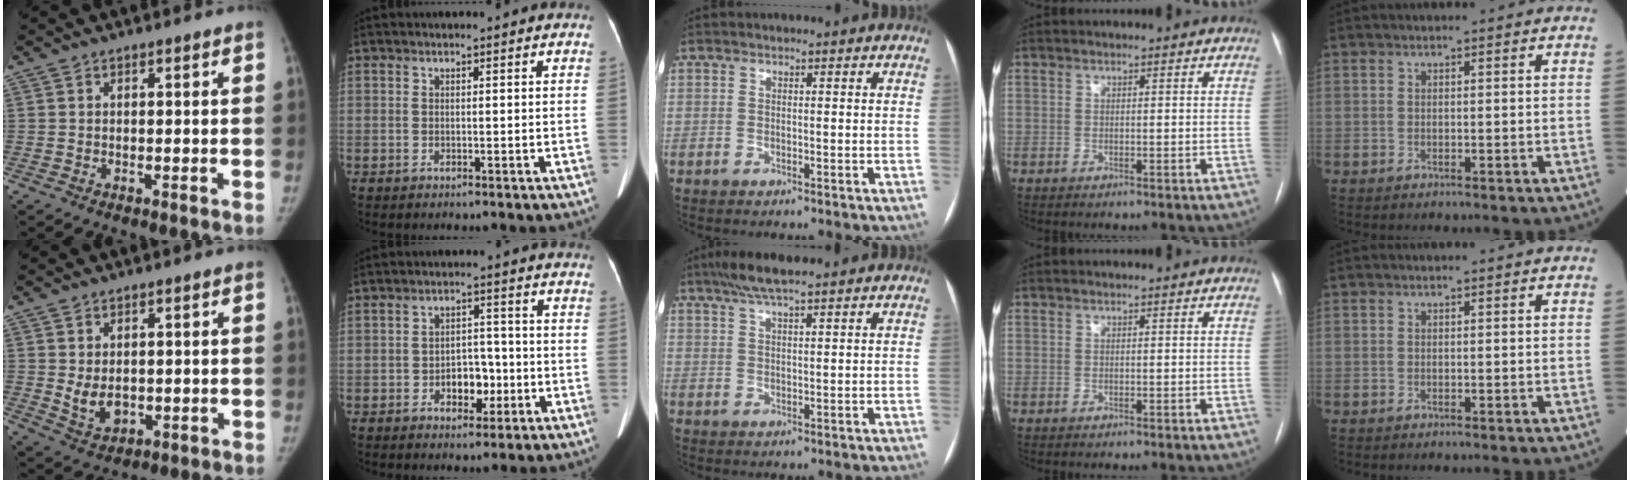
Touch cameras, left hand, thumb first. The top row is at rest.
{"thumb": {"total": 4.9, "force": [0.3, 3.3, 3.6], "torque": [-0.046, -0.014, 0.020]}, "index": {"total": 5.2, "force": [-1.9, 3.2, 3.6], "torque": [-0.056, 0.012, -0.028]}, "middle": {"total": 5.6, "force": [4.4, 0.1, 3.5], "torque": [-0.067, 0.024, 0.081]}}